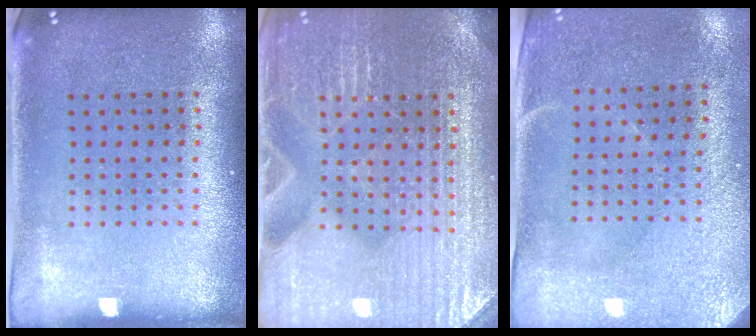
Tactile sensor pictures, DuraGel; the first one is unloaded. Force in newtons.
{"total": 4.4, "press": 4.3, "slide": 1.2}
{"total": 2.9, "press": 2.5, "slide": 1.6}